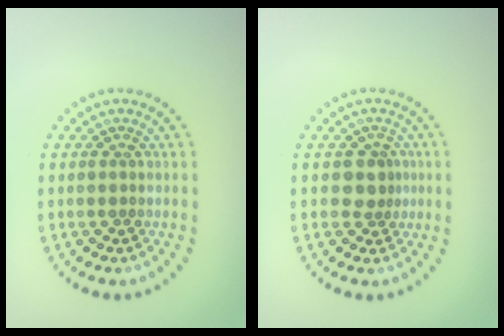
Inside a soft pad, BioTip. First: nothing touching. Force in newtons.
{"total": 2.1, "press": 1.6, "slide": 1.3}